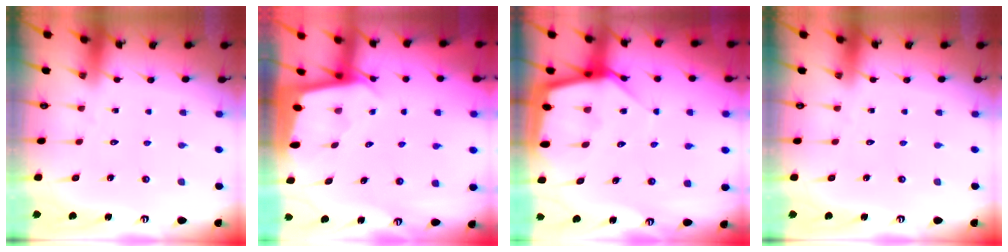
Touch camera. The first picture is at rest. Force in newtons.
{"total": 2.0, "press": 2.0, "slide": 0.1}
{"total": 8.8, "press": 8.7, "slide": 0.8}
{"total": 0.0}